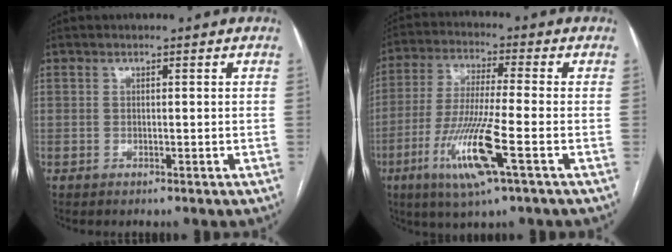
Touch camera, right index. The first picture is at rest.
{"total": 12.4, "force": [-4.9, 0.0, 11.4], "torque": [-0.239, -0.022, -0.094]}